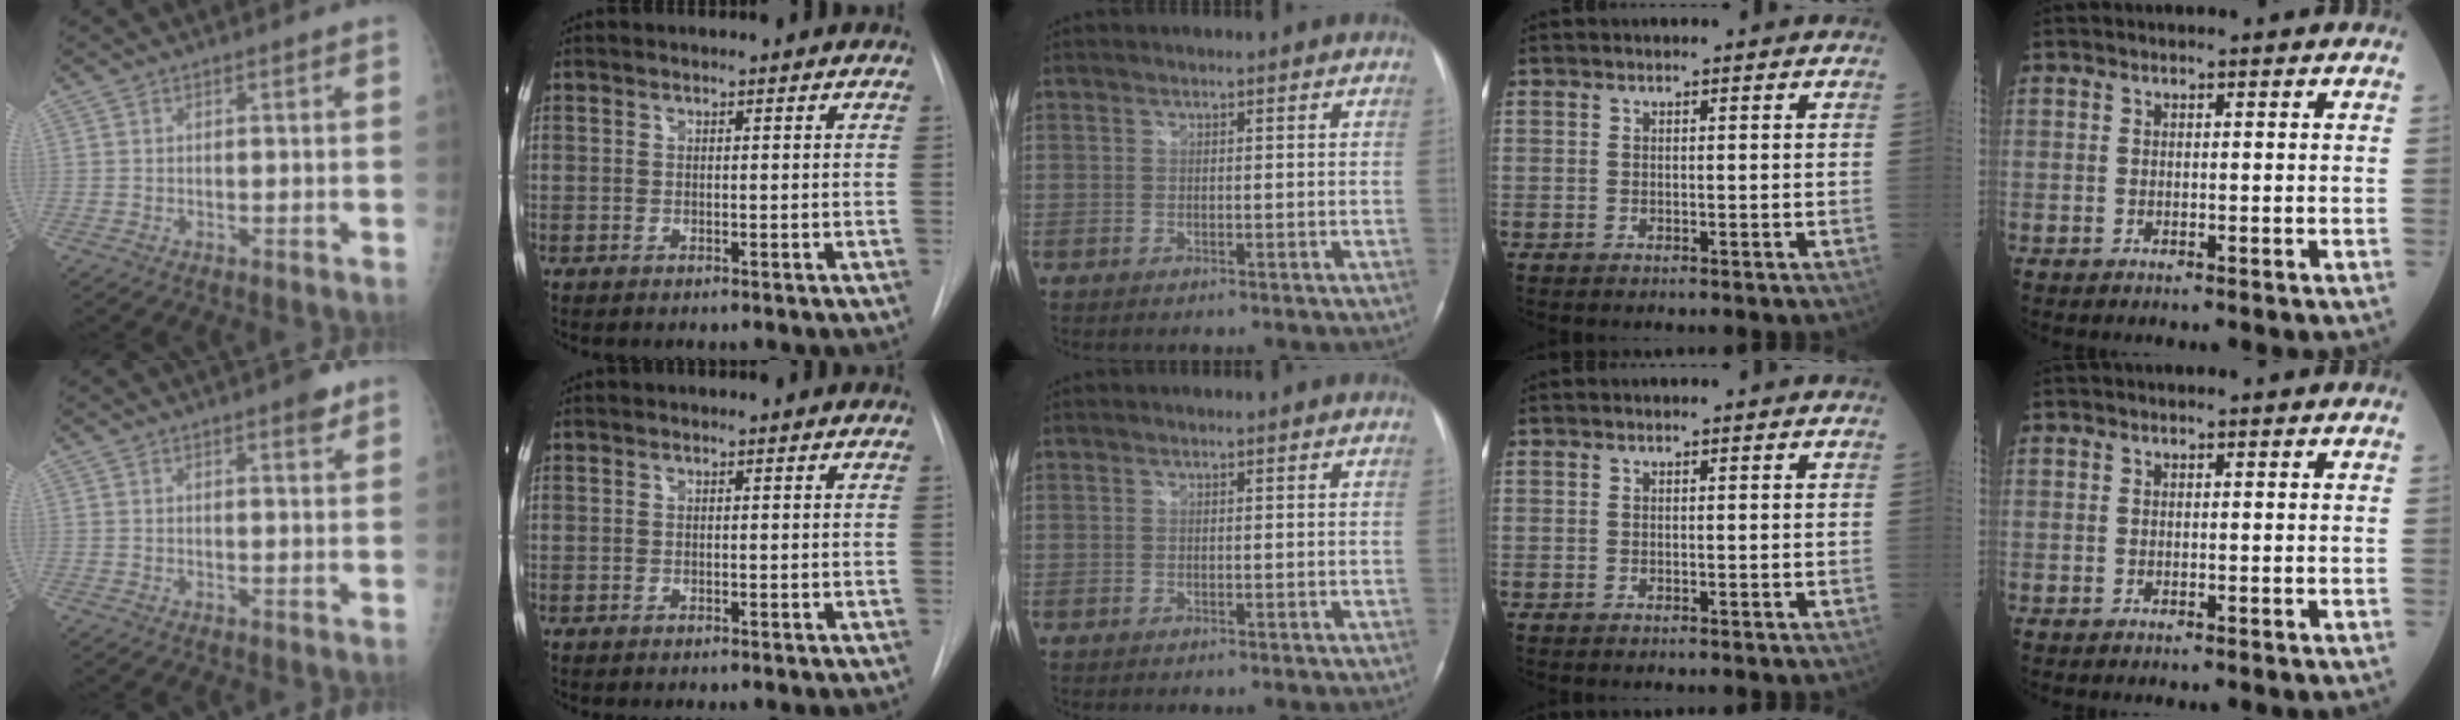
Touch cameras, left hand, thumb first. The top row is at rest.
{"thumb": {"total": 3.2, "force": [2.1, 0.9, 2.2], "torque": [-0.022, -0.010, 0.025]}}